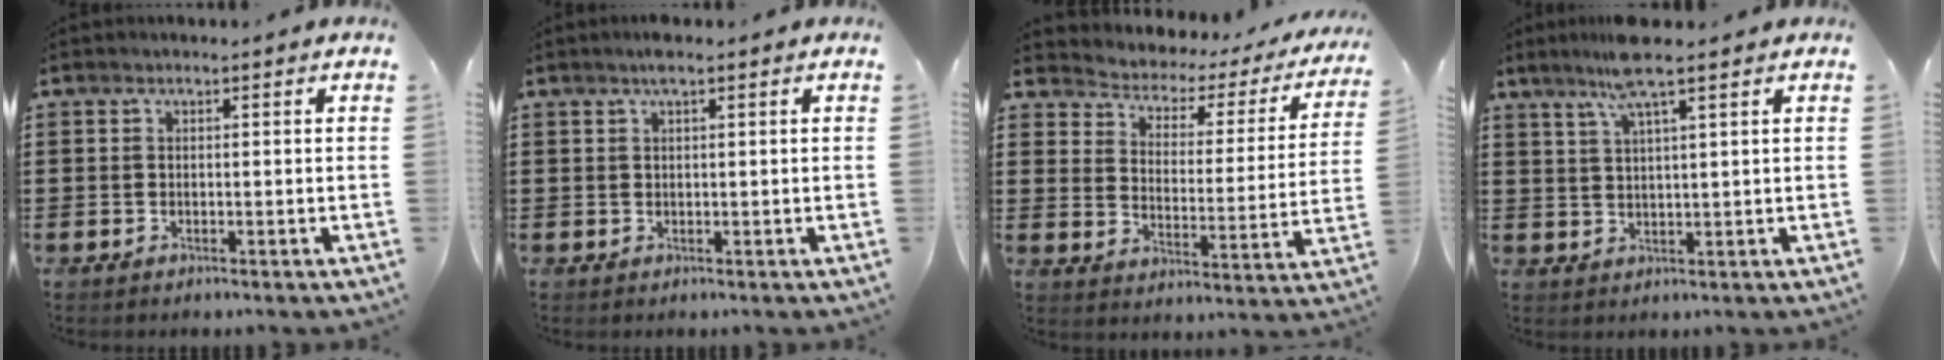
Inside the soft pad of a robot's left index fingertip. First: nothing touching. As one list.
[{"total": 1.8, "force": [1.1, 0.2, 1.4], "torque": [-0.028, 0.003, 0.019]}, {"total": 2.4, "force": [2.1, 1.2, 0.5], "torque": [-0.031, -0.024, 0.023]}, {"total": 6.4, "force": [4.4, 0.2, 4.7], "torque": [-0.103, 0.004, 0.077]}]